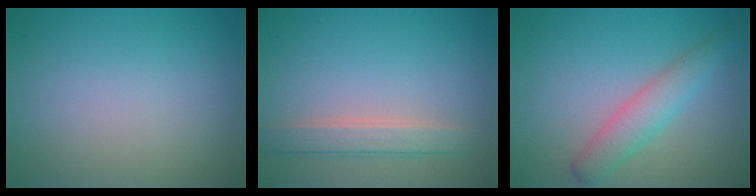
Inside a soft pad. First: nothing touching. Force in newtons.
{"total": 2.6, "press": 2.6, "slide": 0.2}
{"total": 3.2, "press": 3.2, "slide": 0.3}